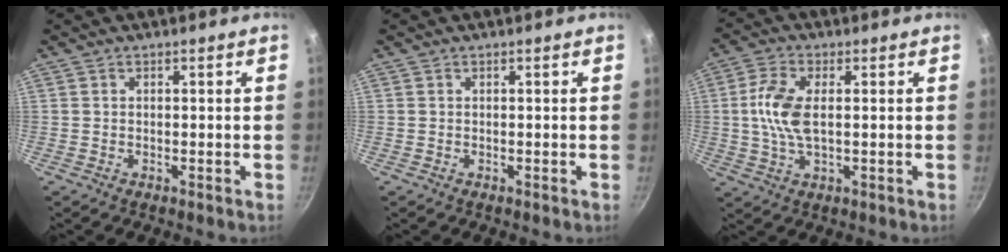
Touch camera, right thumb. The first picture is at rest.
{"total": 0.0}
{"total": 8.5, "force": [0.7, 4.1, 7.4], "torque": [-0.158, 0.007, 0.009]}